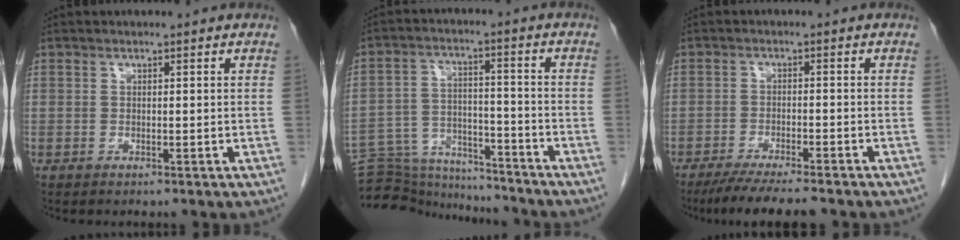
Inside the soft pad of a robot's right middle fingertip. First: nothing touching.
{"total": 14.6, "force": [-14.2, 2.4, 2.2], "torque": [-0.041, 0.028, -0.220]}
{"total": 8.5, "force": [-7.2, 0.6, 4.5], "torque": [-0.067, -0.019, -0.113]}